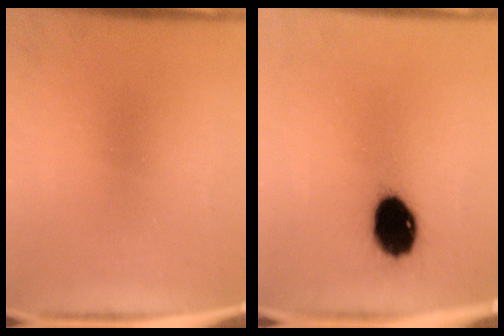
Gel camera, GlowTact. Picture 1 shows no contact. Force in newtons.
{"total": 12.3}